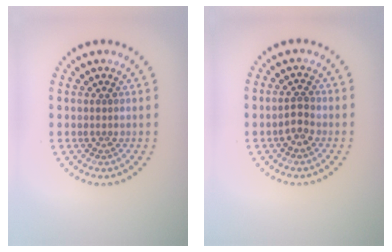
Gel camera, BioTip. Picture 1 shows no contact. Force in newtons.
{"total": 1.9, "press": 1.8, "slide": 0.6}